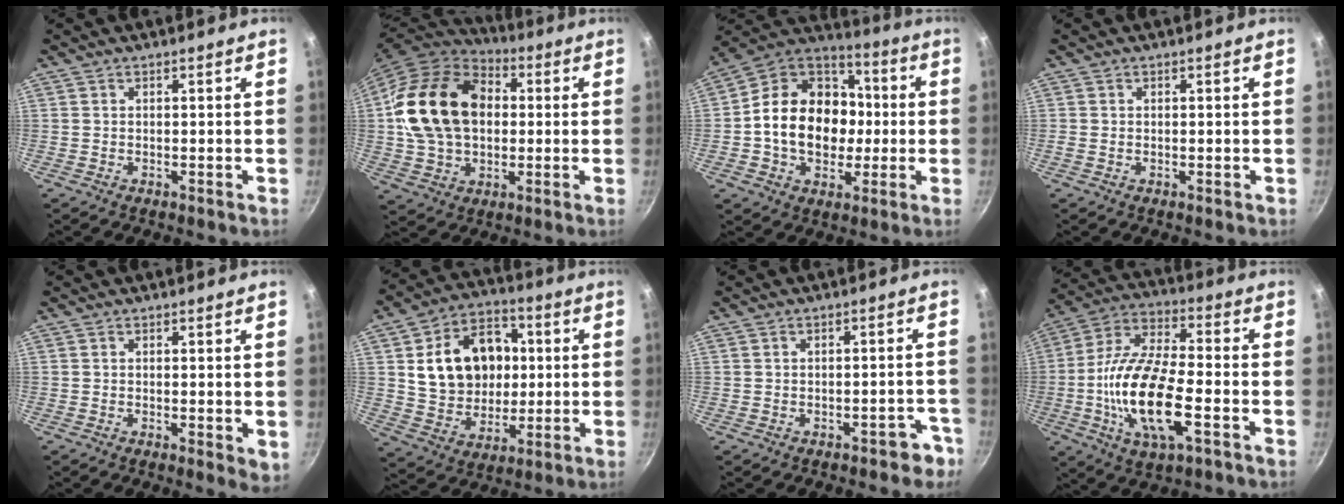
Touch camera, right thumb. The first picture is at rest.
{"total": 22.0, "force": [2.4, 15.9, 15.0], "torque": [-0.257, 0.027, 0.038]}
{"total": 20.3, "force": [-0.9, 15.8, 12.8], "torque": [-0.179, 0.036, -0.023]}
{"total": 0.0}
{"total": 3.0, "force": [0.0, 1.1, 2.8], "torque": [-0.035, -0.010, -0.001]}
{"total": 18.4, "force": [2.7, 14.2, 11.4], "torque": [-0.152, 0.015, 0.050]}
{"total": 4.1, "force": [-2.6, 2.1, 2.3], "torque": [0.004, 0.035, -0.016]}
{"total": 19.1, "force": [-4.7, 7.5, 16.9], "torque": [-0.324, 0.021, -0.100]}